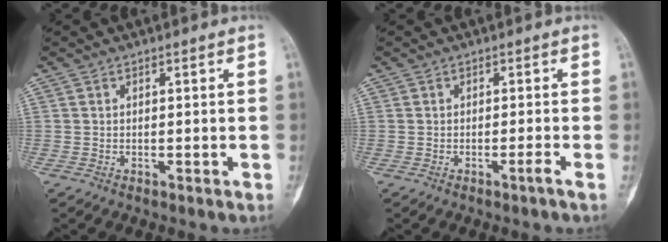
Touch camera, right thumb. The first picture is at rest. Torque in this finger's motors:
{"motor_torque": [-0.36, -0.08, -0.16, -0.32, -0.01]}